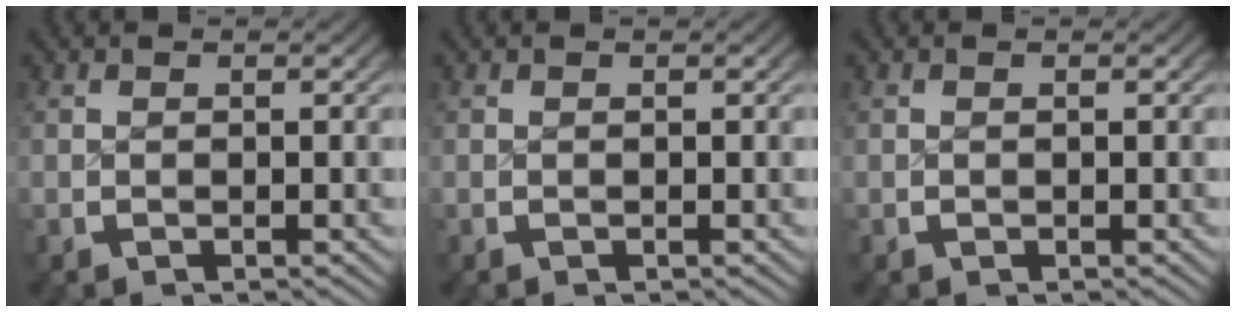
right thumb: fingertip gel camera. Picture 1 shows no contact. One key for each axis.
{"total": 0.0}
{"total": 0.0}